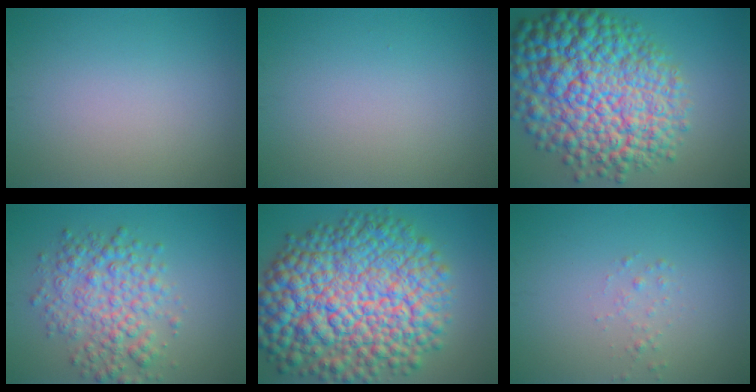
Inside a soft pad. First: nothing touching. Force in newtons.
{"total": 0.0}
{"total": 15.3, "press": 15.2, "slide": 0.3}
{"total": 5.4, "press": 5.4, "slide": 0.0}
{"total": 16.7, "press": 16.7, "slide": 0.4}
{"total": 0.8, "press": 0.7, "slide": 0.1}